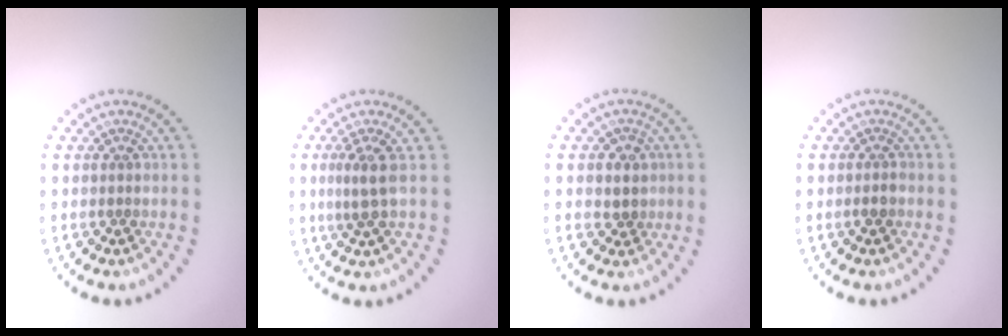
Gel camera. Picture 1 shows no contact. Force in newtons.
{"total": 2.3, "press": 1.5, "slide": 1.7}
{"total": 2.2, "press": 2.0, "slide": 0.9}
{"total": 1.0, "press": 0.8, "slide": 0.5}